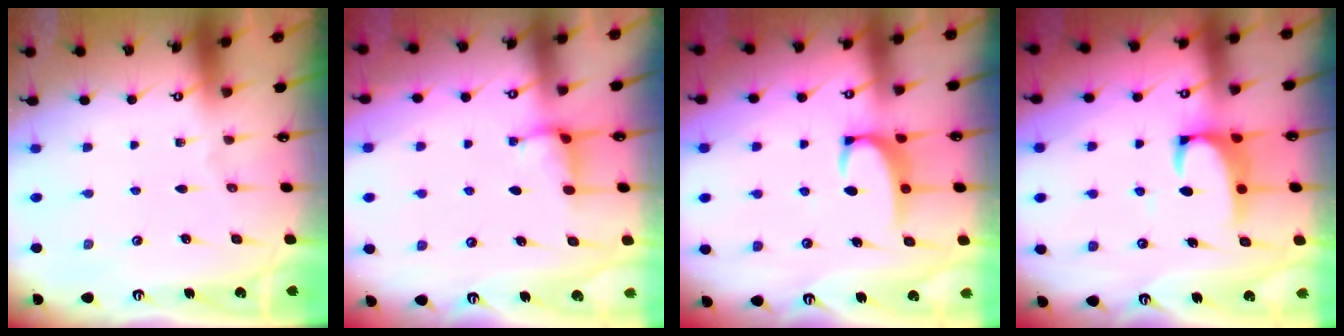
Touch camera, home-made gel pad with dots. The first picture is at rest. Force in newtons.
{"total": 3.5, "press": 3.5, "slide": 0.2}
{"total": 3.1, "press": 3.1, "slide": 0.5}
{"total": 2.3, "press": 2.1, "slide": 1.0}